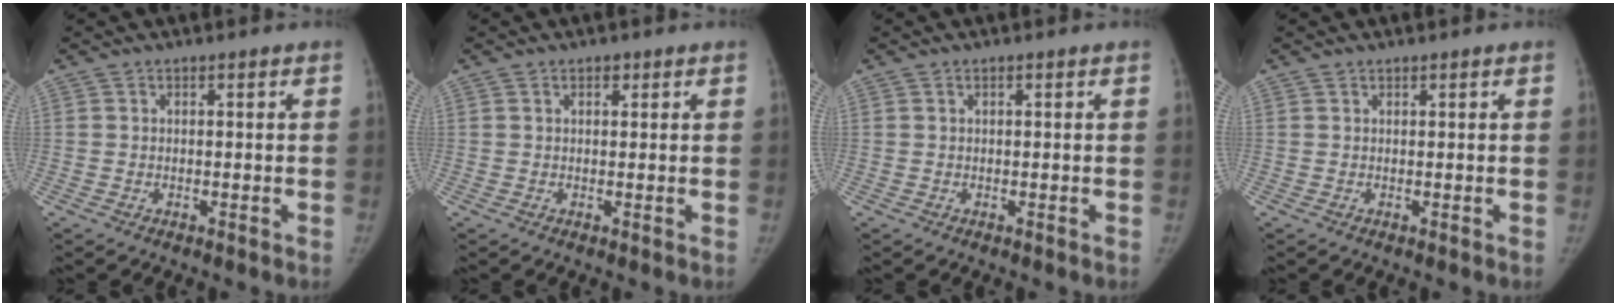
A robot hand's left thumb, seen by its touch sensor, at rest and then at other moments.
{"total": 1.7, "force": [0.9, 1.0, 1.0], "torque": [-0.008, -0.003, 0.012]}
{"total": 0.5, "force": [0.2, 0.2, 0.4], "torque": [-0.008, 0.002, 0.004]}
{"total": 0.5, "force": [0.5, 0.2, 0.0], "torque": [0.000, -0.004, 0.008]}